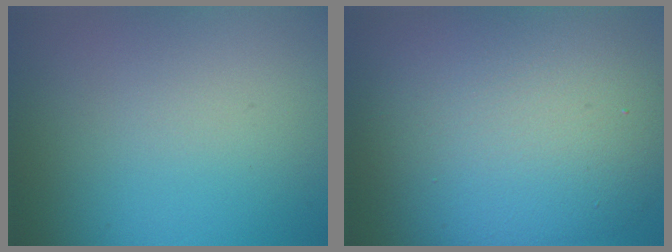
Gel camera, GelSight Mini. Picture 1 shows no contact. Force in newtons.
{"total": 13.1, "press": 13.1, "slide": 0.3}